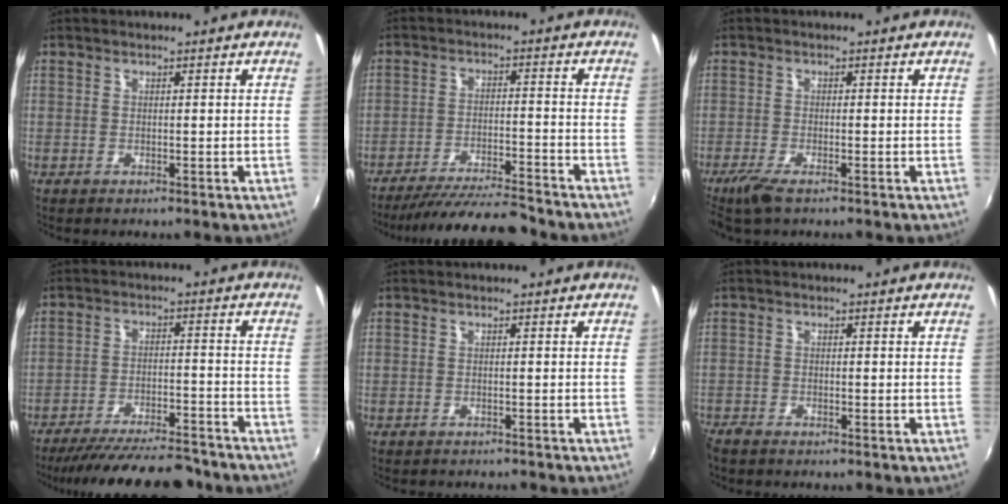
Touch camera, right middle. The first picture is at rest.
{"total": 12.8, "force": [-11.8, 1.3, 4.8], "torque": [-0.108, -0.003, -0.186]}
{"total": 4.1, "force": [-2.9, 0.7, 2.8], "torque": [-0.070, -0.014, -0.058]}
{"total": 18.8, "force": [-16.8, 4.0, 7.6], "torque": [-0.151, -0.008, -0.236]}
{"total": 2.7, "force": [-2.6, 0.7, 0.7], "torque": [-0.022, -0.012, -0.038]}
{"total": 2.6, "force": [-2.4, 0.8, 0.6], "torque": [-0.022, -0.013, -0.049]}